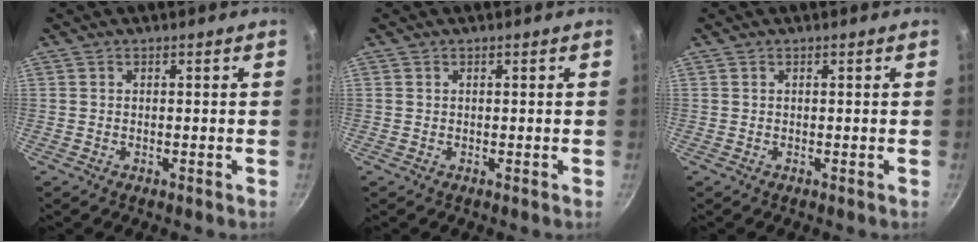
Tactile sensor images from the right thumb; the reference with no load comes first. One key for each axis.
{"total": 0.0}
{"total": 0.0}